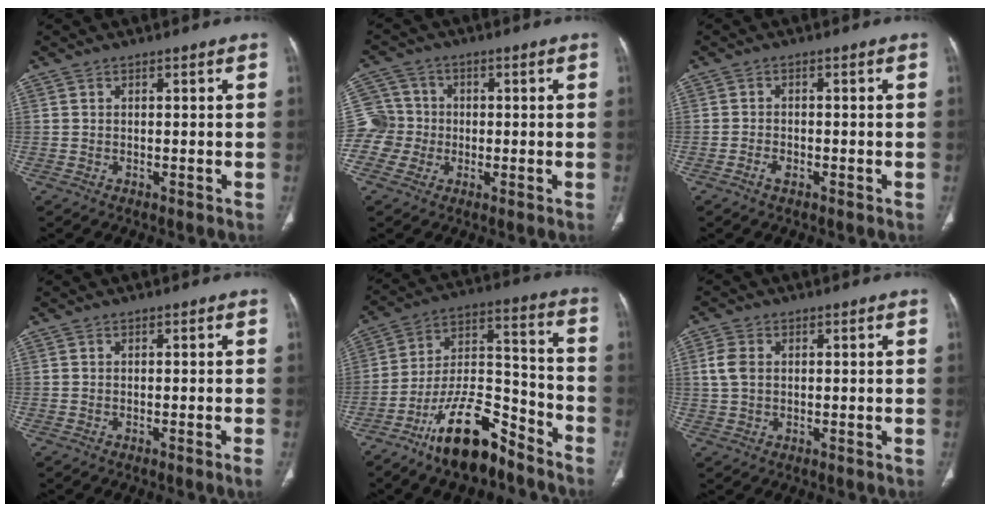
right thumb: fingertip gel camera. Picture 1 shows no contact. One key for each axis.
{"total": 7.7, "fx": -1.2, "fy": 7.6, "fz": 1.0, "tx": 0.000, "ty": 0.018, "tz": -0.027}
{"total": 1.9, "fx": -1.1, "fy": 1.1, "fz": 1.1, "tx": -0.024, "ty": 0.010, "tz": -0.020}
{"total": 1.0, "fx": -0.5, "fy": -0.3, "fz": 0.8, "tx": -0.015, "ty": -0.002, "tz": -0.007}
{"total": 16.9, "fx": -11.8, "fy": 6.4, "fz": 10.2, "tx": -0.157, "ty": 0.089, "tz": -0.209}
{"total": 4.2, "fx": 0.8, "fy": 3.0, "fz": 2.9, "tx": -0.066, "ty": 0.005, "tz": 0.014}